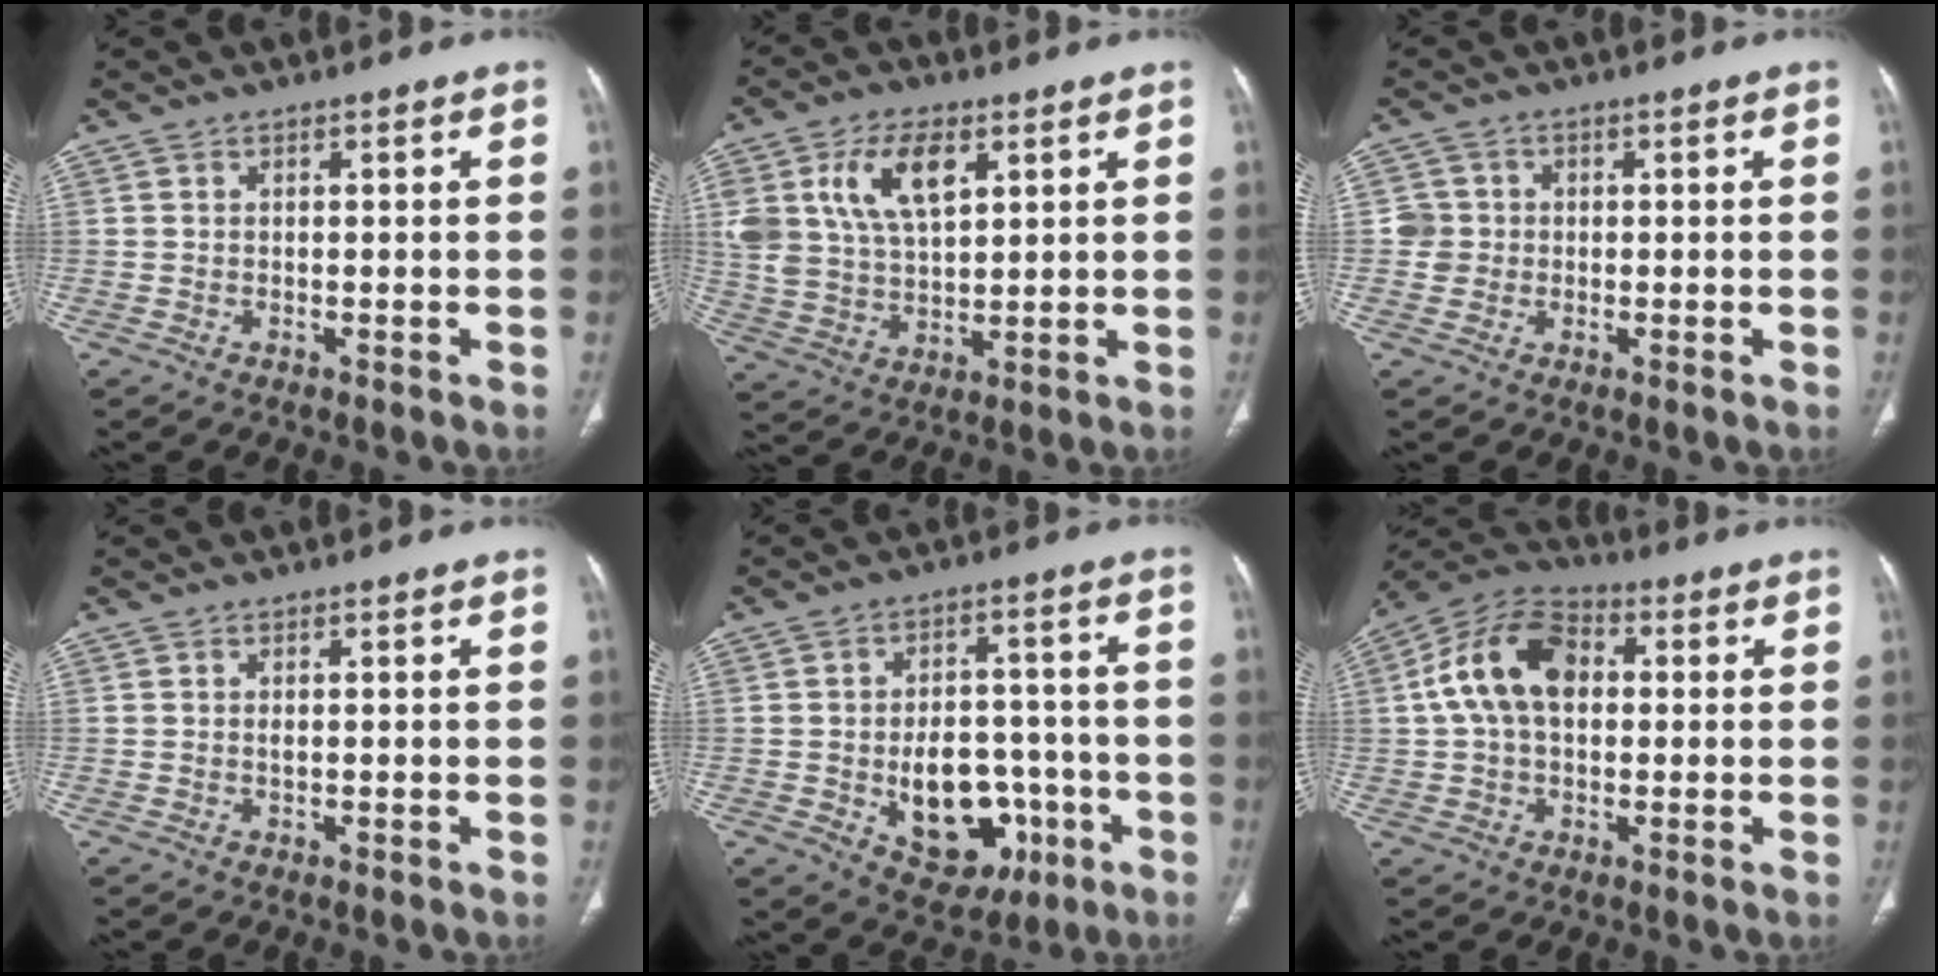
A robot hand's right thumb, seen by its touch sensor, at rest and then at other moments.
{"total": 12.8, "force": [5.0, 7.0, 9.4], "torque": [-0.172, -0.010, 0.103]}
{"total": 3.4, "force": [0.0, 3.4, 0.2], "torque": [0.023, 0.008, -0.002]}
{"total": 0.7, "force": [0.1, 0.3, 0.6], "torque": [-0.013, 0.000, 0.002]}
{"total": 14.8, "force": [-4.1, 10.1, 10.1], "torque": [-0.103, 0.031, -0.041]}
{"total": 13.9, "force": [2.0, 9.1, 10.3], "torque": [-0.182, 0.030, 0.025]}